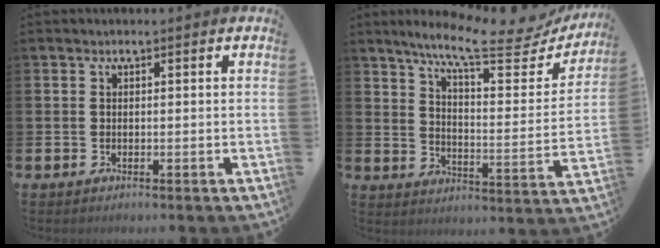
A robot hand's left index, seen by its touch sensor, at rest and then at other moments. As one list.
[{"total": 10.6, "force": [8.5, 2.1, 5.8], "torque": [-0.118, -0.052, 0.137]}]